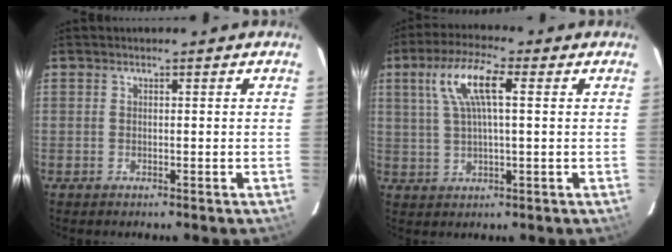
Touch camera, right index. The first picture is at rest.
{"total": 9.3, "force": [2.9, 2.4, 8.5], "torque": [-0.165, 0.018, 0.056]}